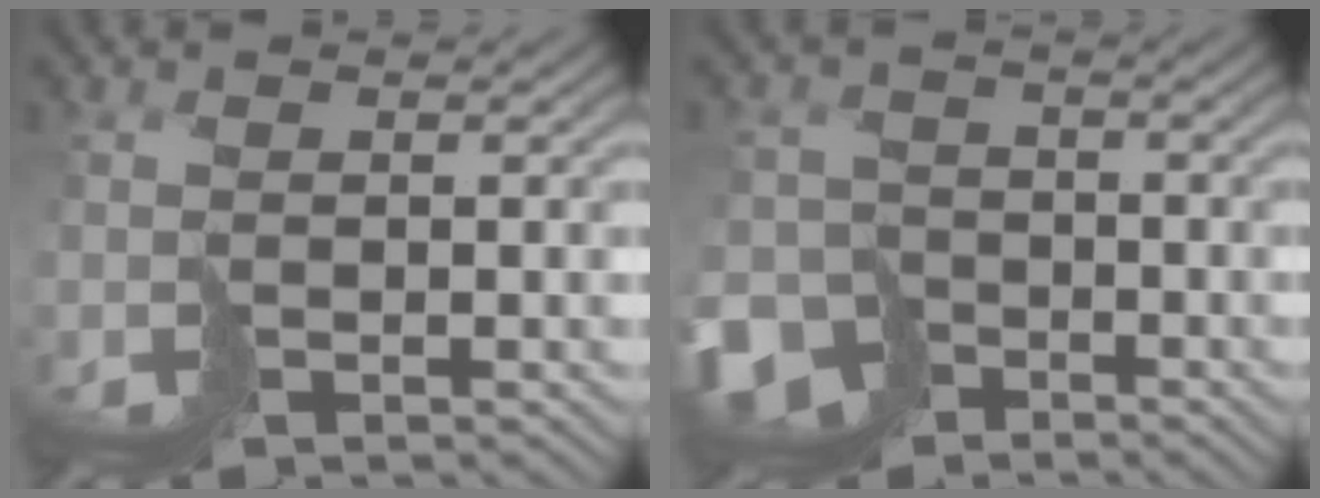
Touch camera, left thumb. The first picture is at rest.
{"total": 7.8, "force": [-5.3, 5.5, 1.6], "torque": [-0.037, -0.032, -0.096]}